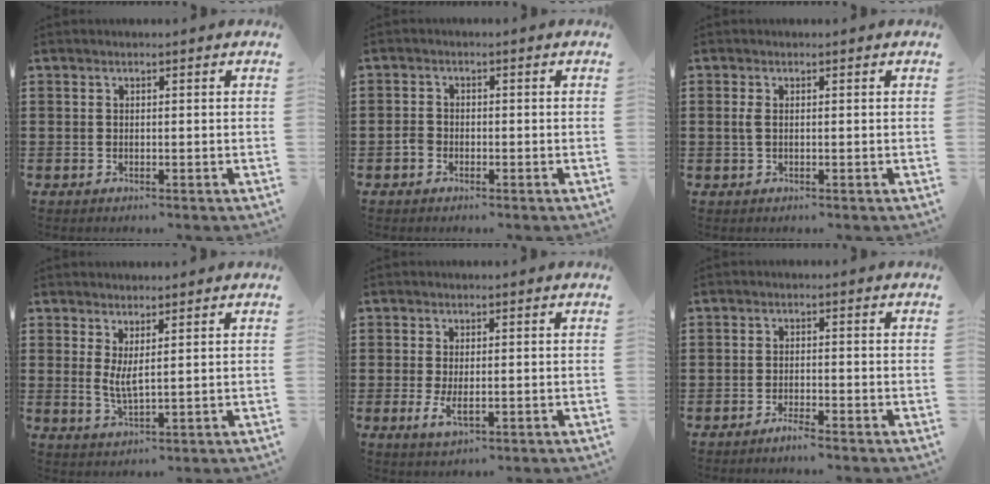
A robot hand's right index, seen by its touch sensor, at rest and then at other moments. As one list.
[{"total": 1.9, "force": [-0.9, 1.5, 0.9], "torque": [-0.033, -0.004, -0.023]}, {"total": 1.4, "force": [0.1, 0.6, 1.3], "torque": [-0.034, 0.000, -0.003]}, {"total": 3.2, "force": [1.5, 0.5, 2.7], "torque": [-0.063, -0.006, 0.027]}, {"total": 2.9, "force": [-0.4, 1.0, 2.6], "torque": [-0.063, -0.008, -0.009]}, {"total": 2.0, "force": [-1.7, 0.0, 0.9], "torque": [-0.016, 0.001, -0.032]}]